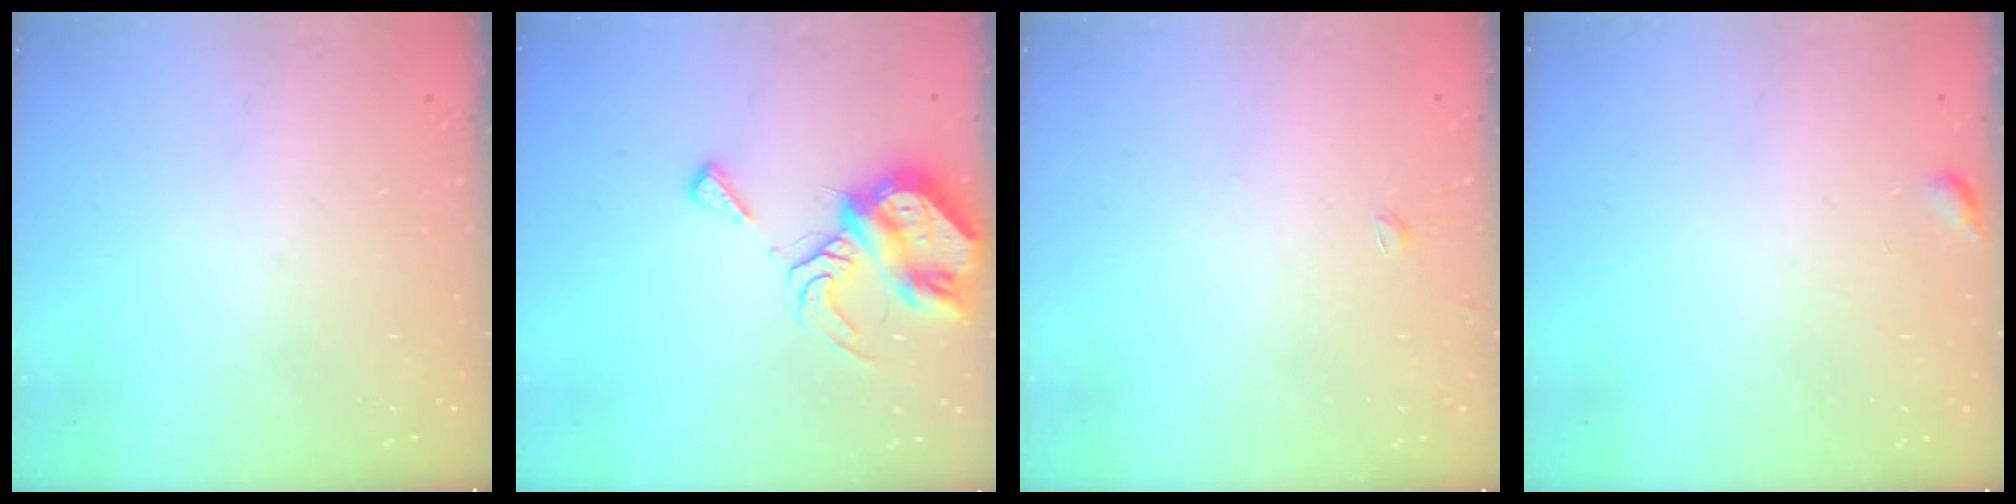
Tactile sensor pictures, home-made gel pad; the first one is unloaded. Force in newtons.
{"total": 10.4, "press": 10.3, "slide": 1.3}
{"total": 1.4, "press": 1.3, "slide": 0.4}
{"total": 3.5, "press": 3.5, "slide": 0.4}